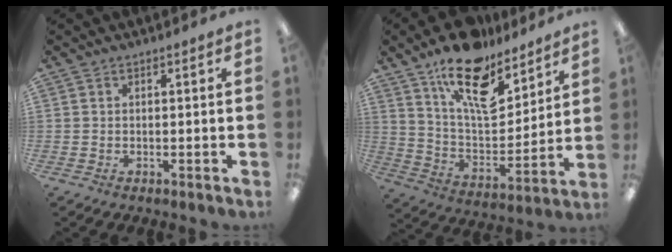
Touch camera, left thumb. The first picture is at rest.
{"total": 18.1, "force": [12.6, 8.0, 10.2], "torque": [-0.167, -0.079, 0.218]}